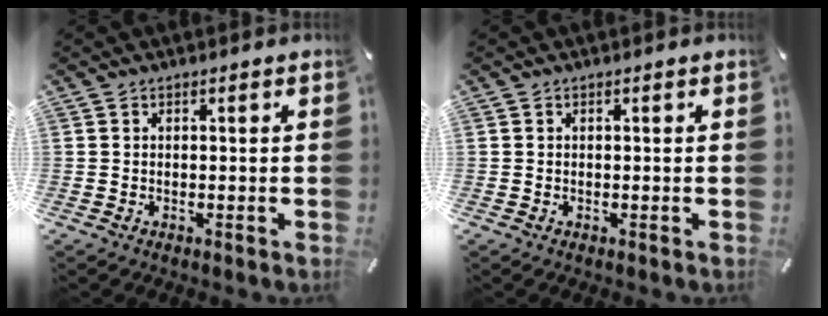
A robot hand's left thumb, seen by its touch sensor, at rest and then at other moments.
{"total": 0.0}